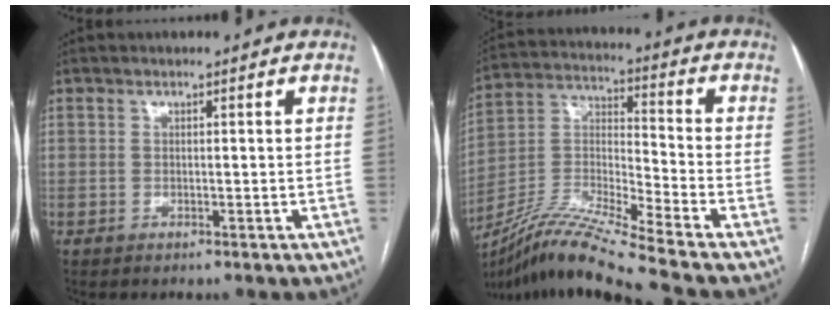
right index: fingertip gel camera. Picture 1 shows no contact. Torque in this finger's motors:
{"motor_torque": [-0.43, -1.08, -0.02, 0.06]}